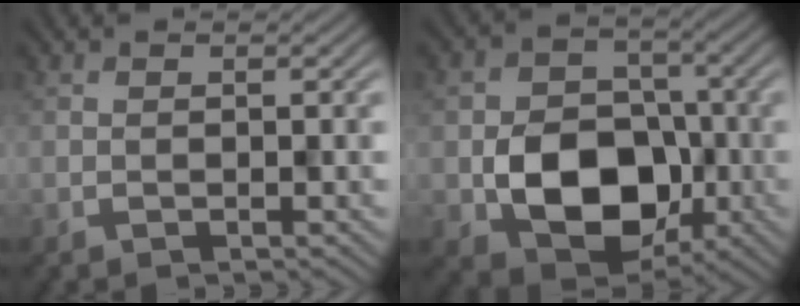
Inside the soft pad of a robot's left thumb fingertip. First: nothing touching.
{"total": 10.2, "force": [-2.7, 7.8, 5.9], "torque": [-0.104, -0.018, -0.045]}